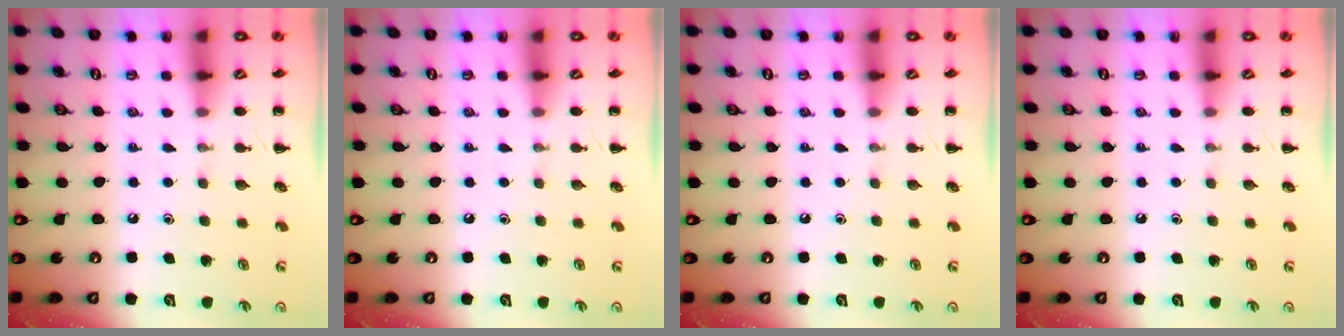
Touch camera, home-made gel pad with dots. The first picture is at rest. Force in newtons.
{"total": 0.0}
{"total": 0.0}
{"total": 0.0}